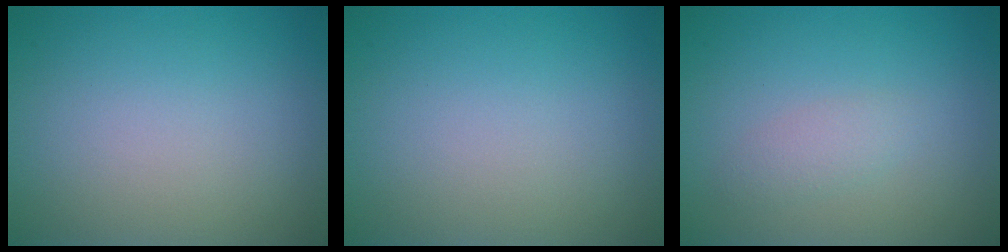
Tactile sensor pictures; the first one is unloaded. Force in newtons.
{"total": 0.0}
{"total": 1.3, "press": 1.3, "slide": 0.1}